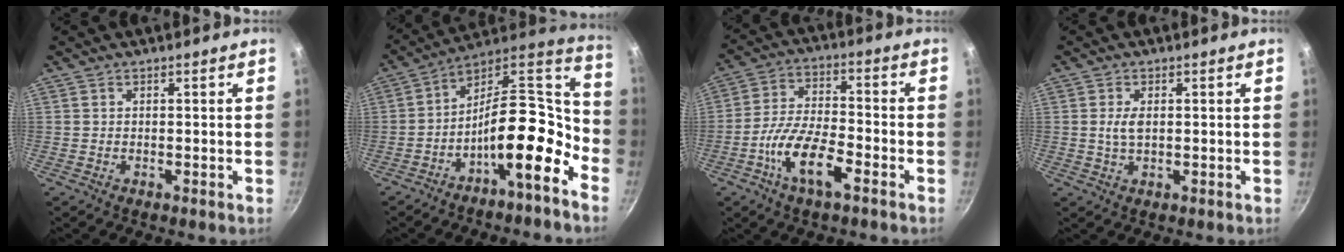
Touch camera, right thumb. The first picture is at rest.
{"total": 17.8, "force": [-8.5, 6.9, 14.1], "torque": [-0.179, 0.090, -0.154]}
{"total": 11.4, "force": [-5.3, 4.3, 9.1], "torque": [-0.170, 0.033, -0.108]}
{"total": 3.0, "force": [0.3, 1.6, 2.5], "torque": [-0.047, 0.001, 0.008]}